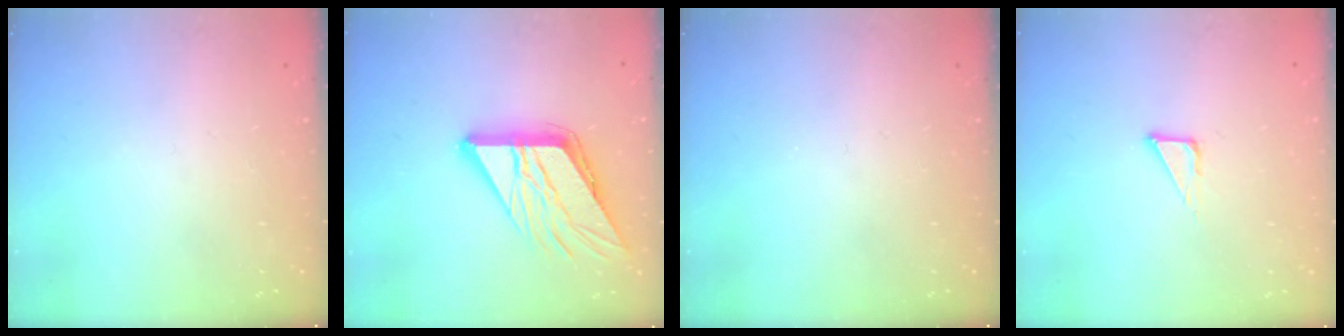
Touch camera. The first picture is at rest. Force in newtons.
{"total": 18.8, "press": 18.6, "slide": 2.2}
{"total": 0.0}
{"total": 3.6, "press": 3.6, "slide": 0.3}